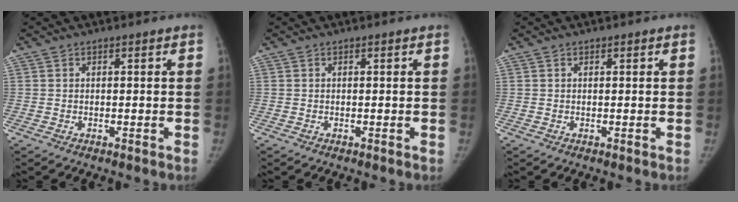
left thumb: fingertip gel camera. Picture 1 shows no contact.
{"total": 0.0}
{"total": 0.0}